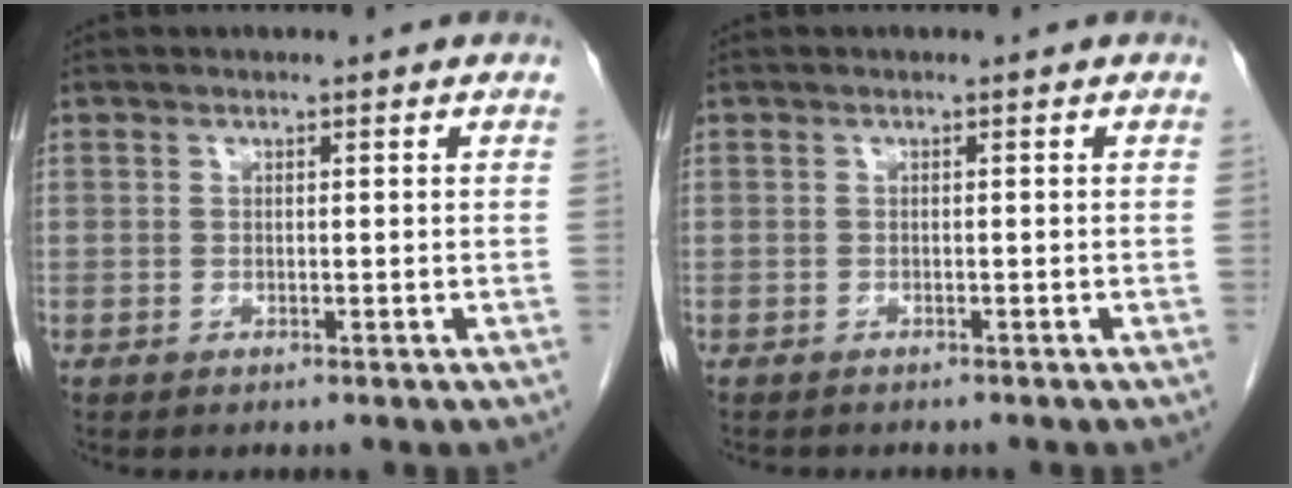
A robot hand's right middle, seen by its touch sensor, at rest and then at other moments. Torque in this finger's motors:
{"motor_torque": [0.03, -0.01, -0.01, 0.00]}